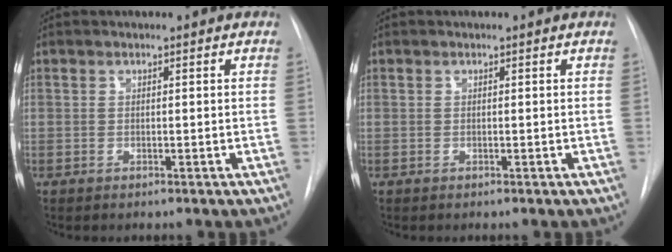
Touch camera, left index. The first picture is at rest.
{"total": 0.0}